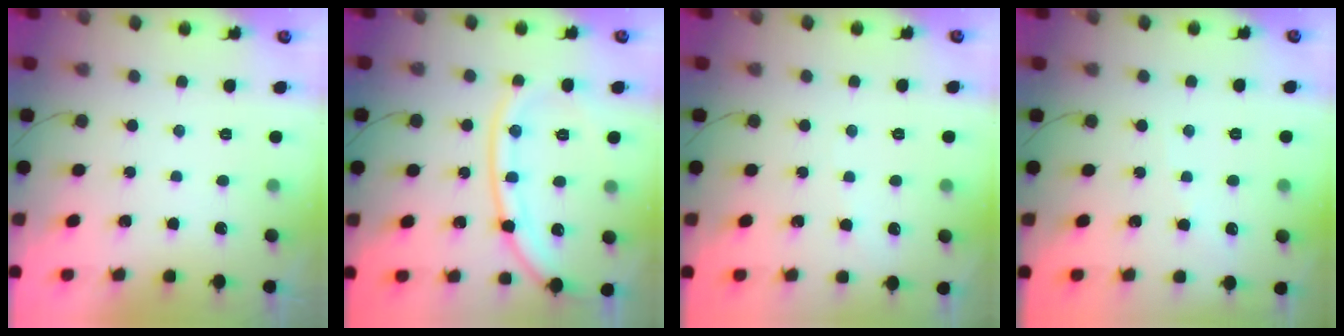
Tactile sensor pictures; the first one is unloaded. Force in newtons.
{"total": 14.7, "press": 14.6, "slide": 1.7}
{"total": 2.4, "press": 2.4, "slide": 0.3}
{"total": 2.7, "press": 2.6, "slide": 0.4}